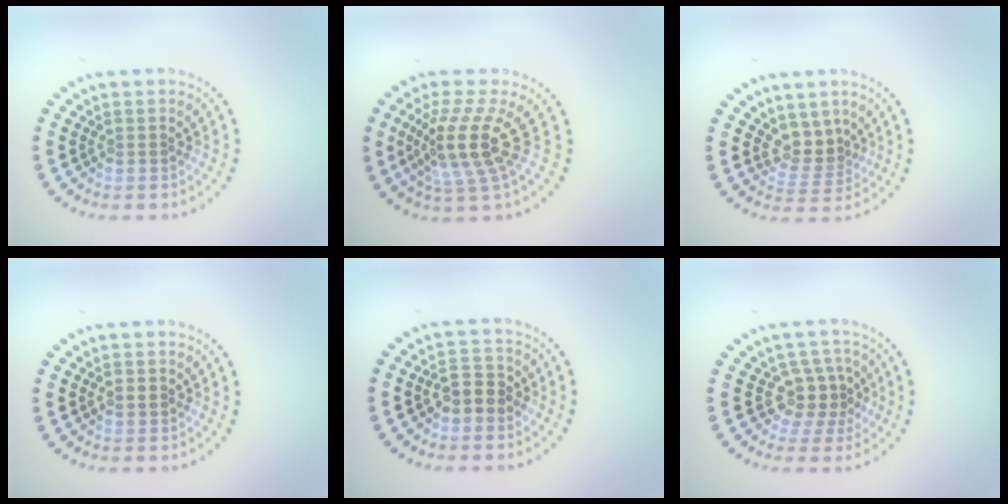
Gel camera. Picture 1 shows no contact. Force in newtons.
{"total": 4.9, "press": 3.6, "slide": 3.3}
{"total": 2.8, "press": 1.9, "slide": 2.0}
{"total": 1.1, "press": 1.1, "slide": 0.1}
{"total": 2.4, "press": 2.3, "slide": 0.7}
{"total": 3.1, "press": 2.3, "slide": 2.0}